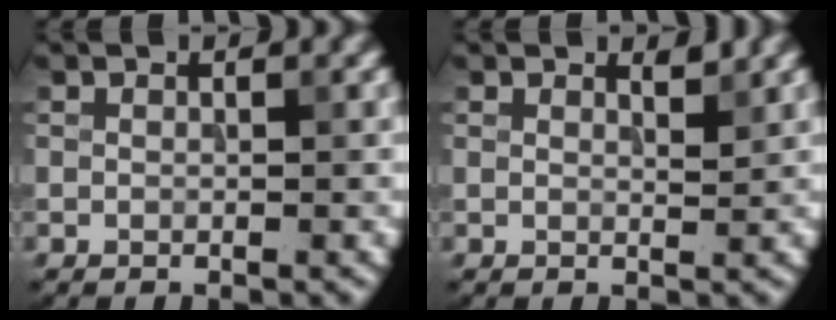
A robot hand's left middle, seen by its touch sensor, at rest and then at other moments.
{"total": 1.1, "force": [1.0, 0.1, 0.5], "torque": [-0.007, -0.001, 0.016]}